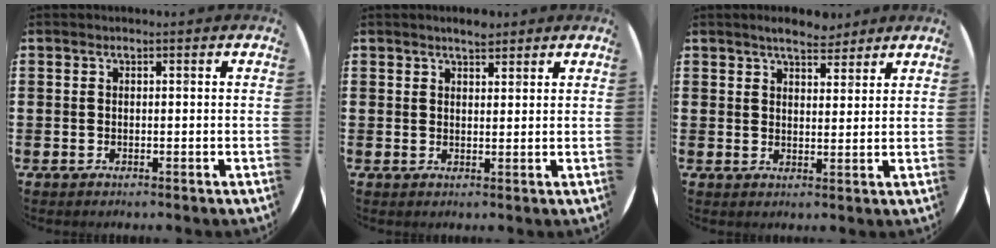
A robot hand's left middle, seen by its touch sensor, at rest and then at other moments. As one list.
[{"total": 2.3, "force": [2.1, 0.7, 0.6], "torque": [-0.013, 0.004, 0.038]}, {"total": 4.1, "force": [3.8, 1.1, 1.1], "torque": [-0.020, -0.009, 0.067]}]